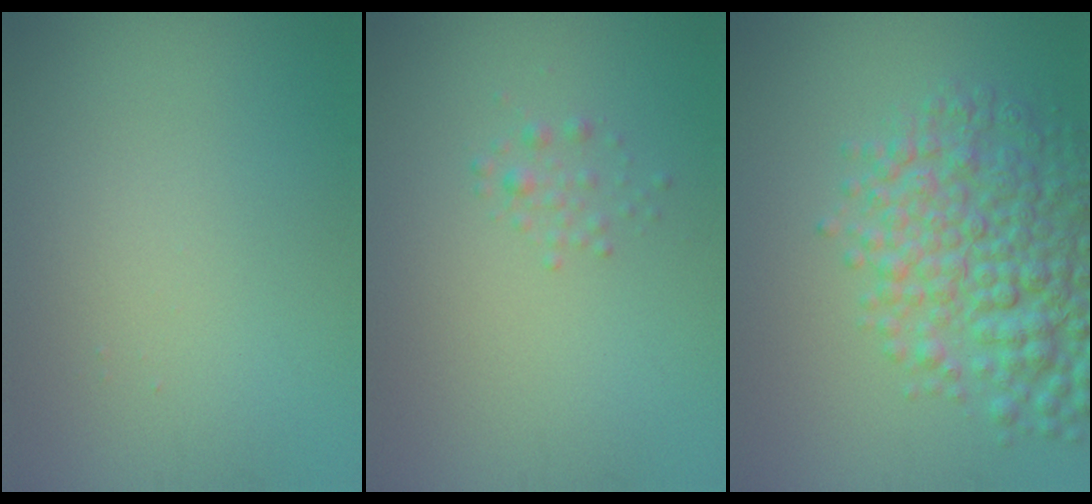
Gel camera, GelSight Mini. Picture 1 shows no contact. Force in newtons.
{"total": 1.0, "press": 1.0, "slide": 0.0}
{"total": 7.0, "press": 7.0, "slide": 0.2}